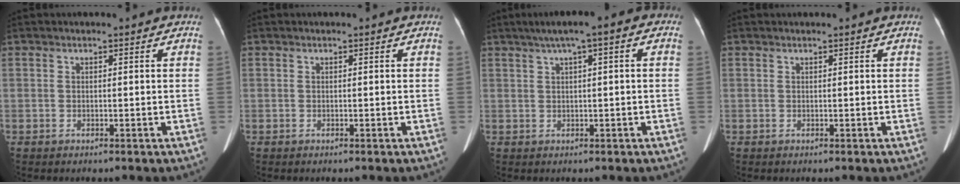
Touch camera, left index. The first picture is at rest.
{"total": 0.0}
{"total": 5.8, "force": [2.6, 0.9, 5.1], "torque": [-0.082, 0.030, 0.035]}
{"total": 0.0}